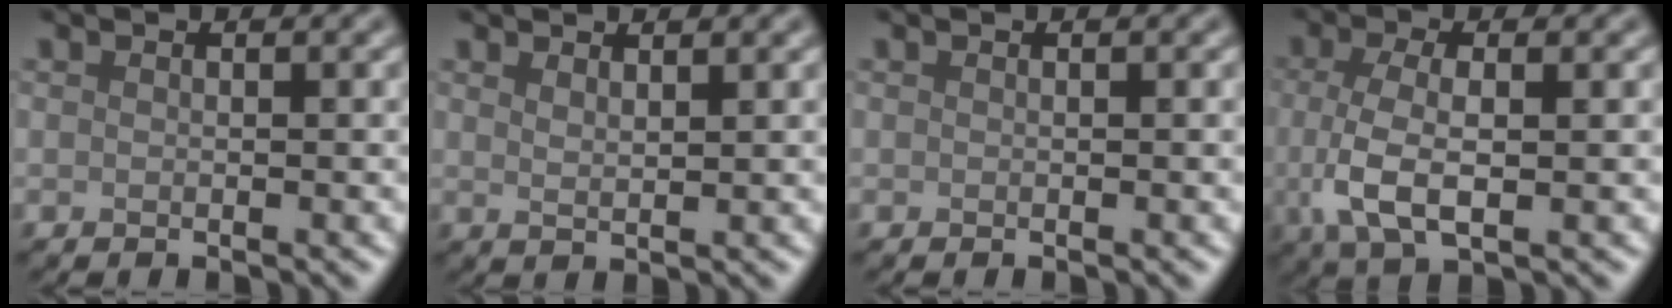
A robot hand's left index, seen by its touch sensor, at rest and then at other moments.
{"total": 1.5, "force": [1.2, 0.4, 0.8], "torque": [-0.009, -0.001, 0.018]}
{"total": 0.0}
{"total": 5.0, "force": [-0.3, 2.1, 4.5], "torque": [-0.104, -0.006, -0.007]}